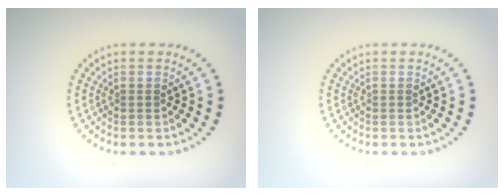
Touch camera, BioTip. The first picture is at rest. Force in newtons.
{"total": 0.0}